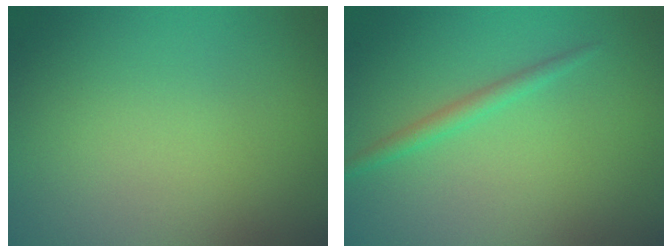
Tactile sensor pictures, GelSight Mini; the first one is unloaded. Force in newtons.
{"total": 1.4, "press": 1.4, "slide": 0.1}